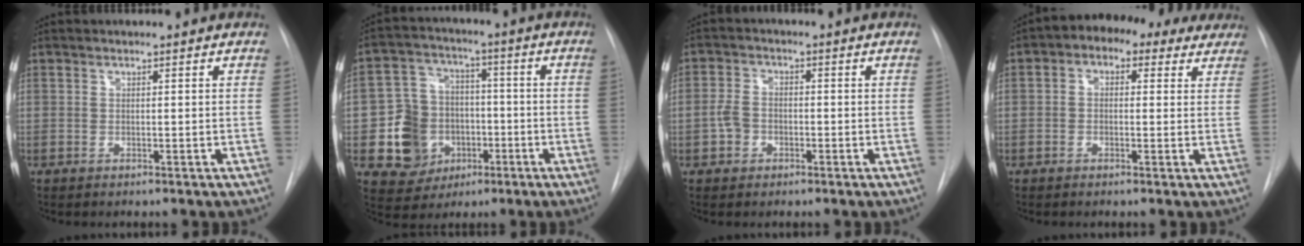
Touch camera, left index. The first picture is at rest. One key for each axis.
{"total": 11.1, "fx": -2.9, "fy": 10.2, "fz": 3.3, "tx": -0.066, "ty": 0.034, "tz": -0.037}
{"total": 3.5, "fx": -1.2, "fy": 2.8, "fz": 1.7, "tx": -0.041, "ty": 0.010, "tz": -0.022}
{"total": 8.5, "fx": 4.6, "fy": 5.3, "fz": 4.7, "tx": -0.058, "ty": 0.045, "tz": 0.053}